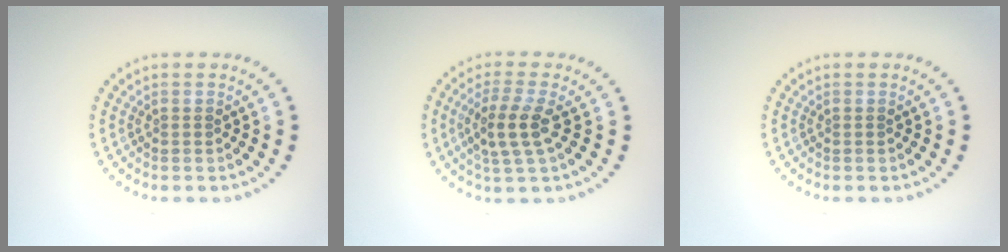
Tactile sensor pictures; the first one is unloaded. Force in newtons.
{"total": 3.2, "press": 2.9, "slide": 1.5}
{"total": 0.0}